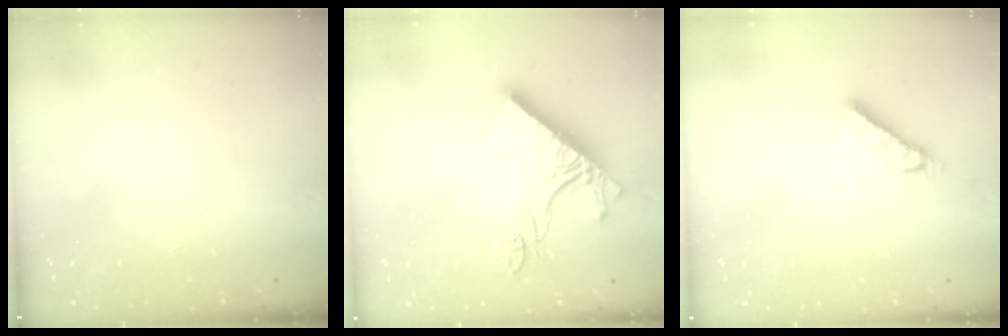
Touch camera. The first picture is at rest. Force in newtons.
{"total": 15.3, "press": 15.3, "slide": 1.3}
{"total": 6.6, "press": 6.6, "slide": 0.4}